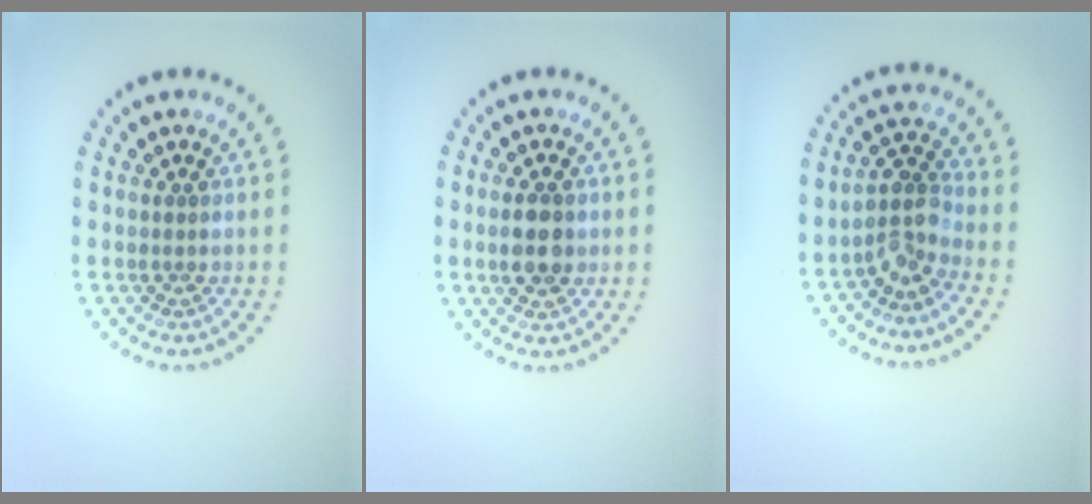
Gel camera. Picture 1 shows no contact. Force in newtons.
{"total": 3.3, "press": 3.3, "slide": 0.2}
{"total": 2.9, "press": 2.2, "slide": 1.8}